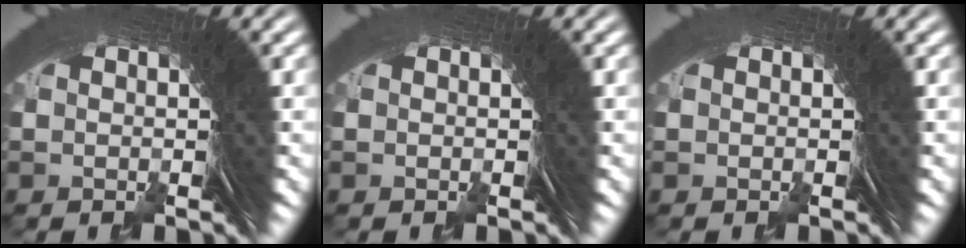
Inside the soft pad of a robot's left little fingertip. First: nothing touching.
{"total": 0.0}
{"total": 0.0}